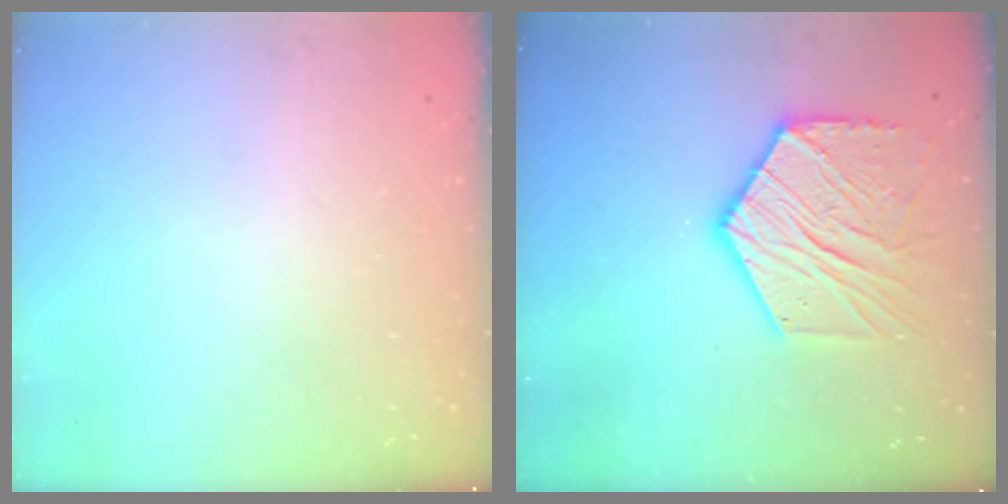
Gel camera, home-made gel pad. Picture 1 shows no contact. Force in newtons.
{"total": 16.2, "press": 16.1, "slide": 1.4}